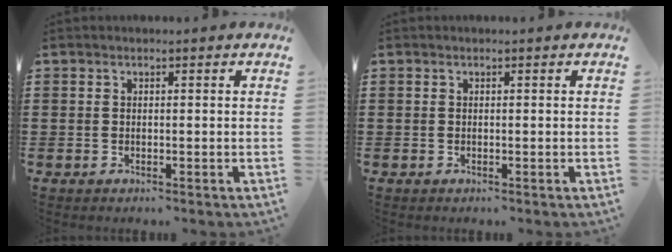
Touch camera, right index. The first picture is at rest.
{"total": 0.0}